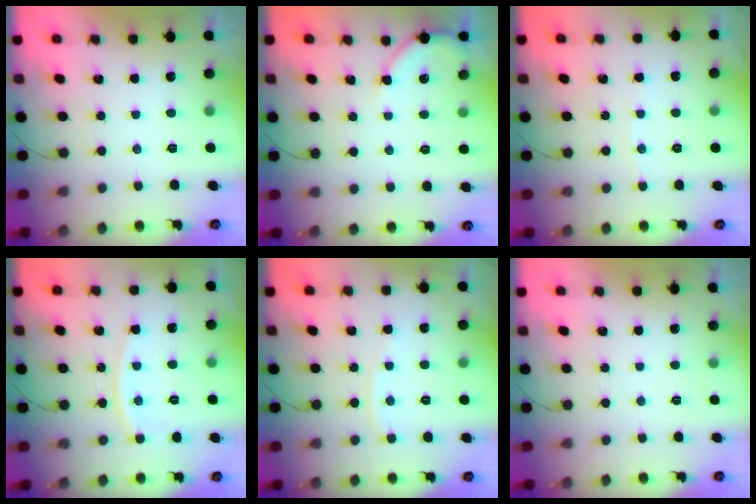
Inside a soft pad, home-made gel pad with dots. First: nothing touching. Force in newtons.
{"total": 5.1, "press": 5.0, "slide": 0.9}
{"total": 2.0, "press": 2.0, "slide": 0.3}
{"total": 6.8, "press": 6.8, "slide": 0.9}
{"total": 4.0, "press": 4.0, "slide": 0.5}
{"total": 0.0}